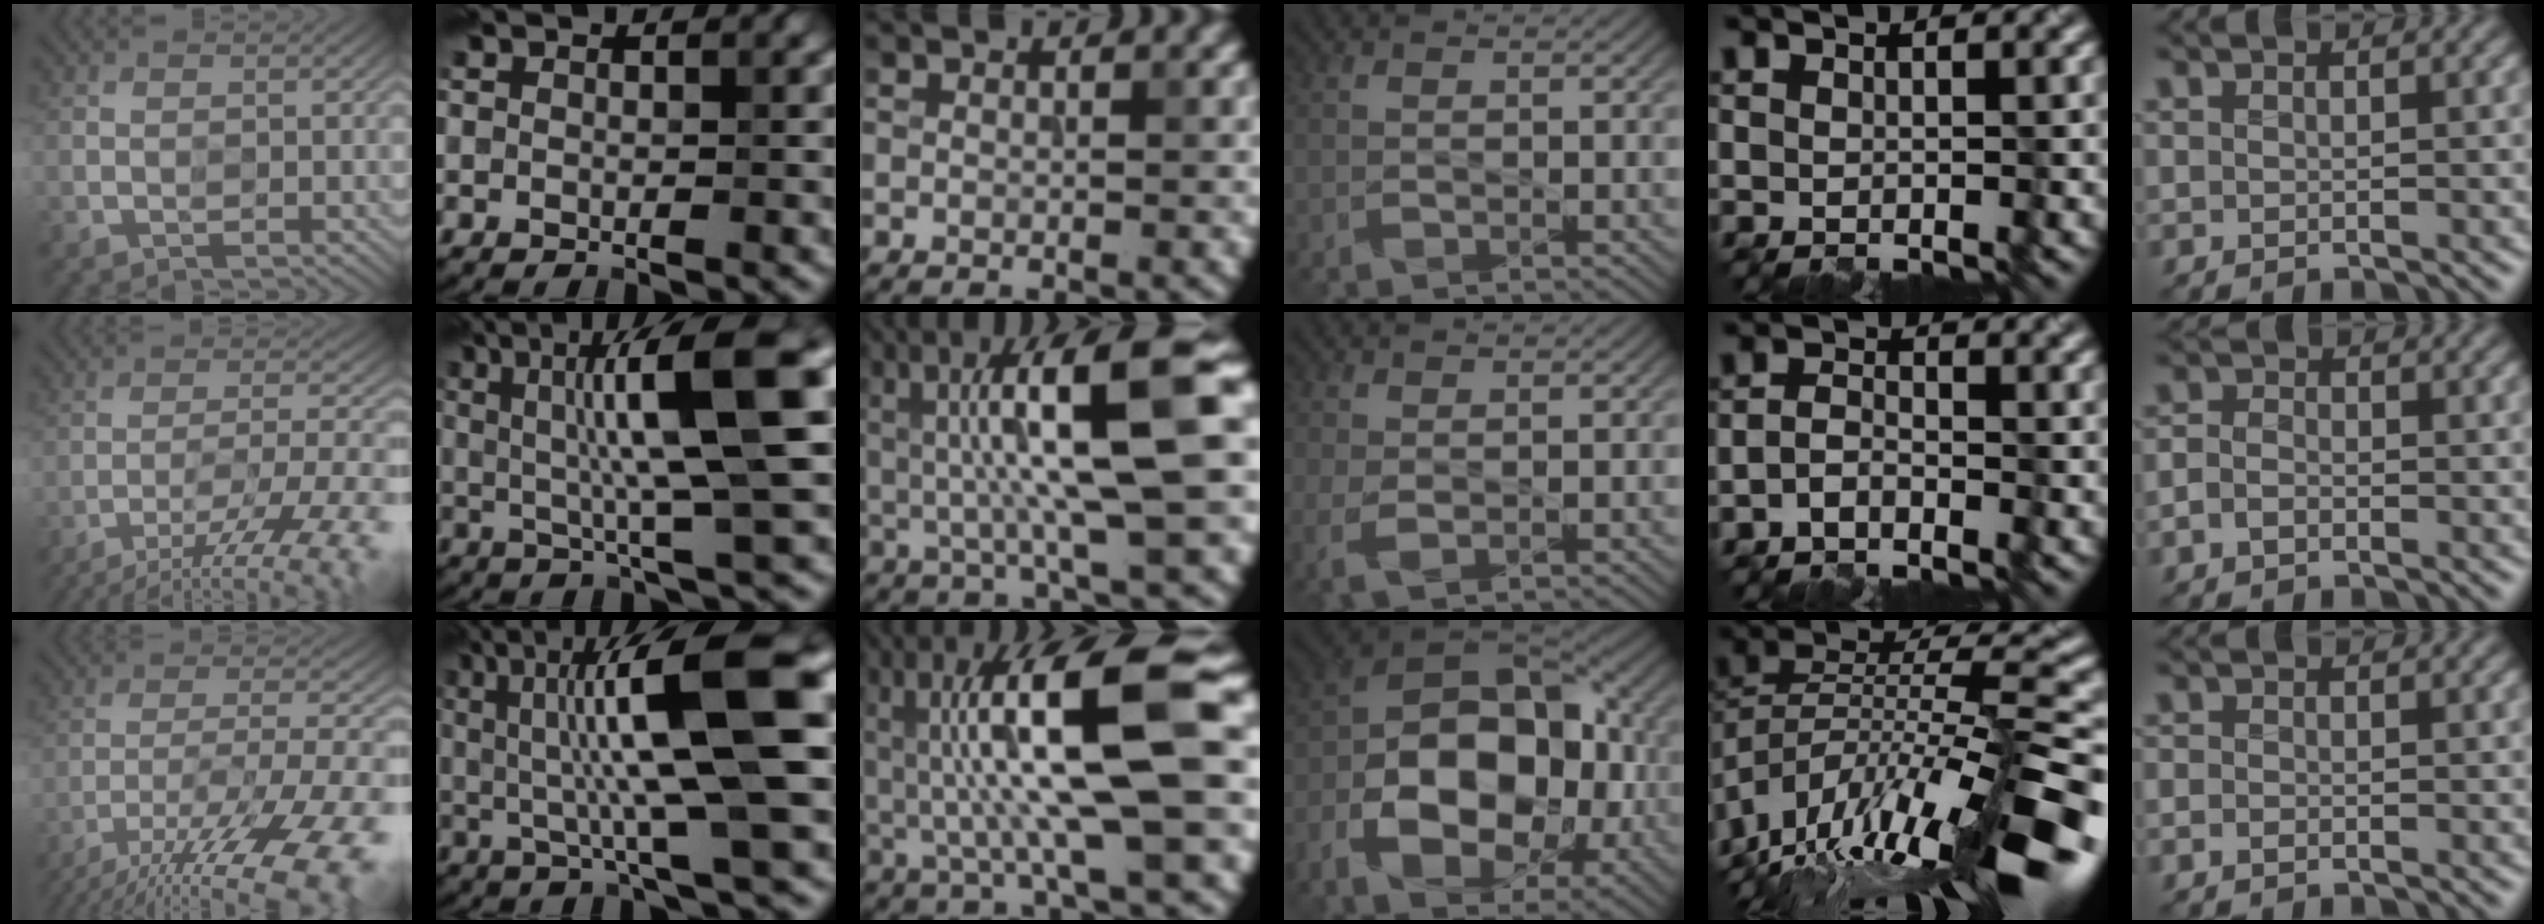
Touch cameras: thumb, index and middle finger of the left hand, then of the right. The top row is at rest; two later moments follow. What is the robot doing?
{"motion": "wipe", "object": "glass cup"}